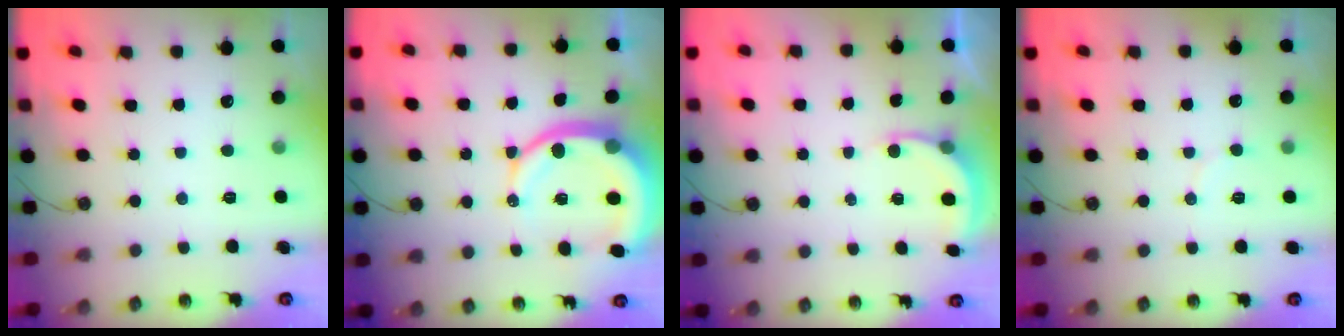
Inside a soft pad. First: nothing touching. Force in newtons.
{"total": 12.6, "press": 12.5, "slide": 1.6}
{"total": 3.4, "press": 3.4, "slide": 0.3}
{"total": 3.0, "press": 3.0, "slide": 0.3}